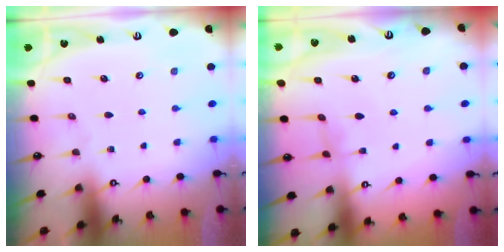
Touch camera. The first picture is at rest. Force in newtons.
{"total": 1.8, "press": 1.8, "slide": 0.3}